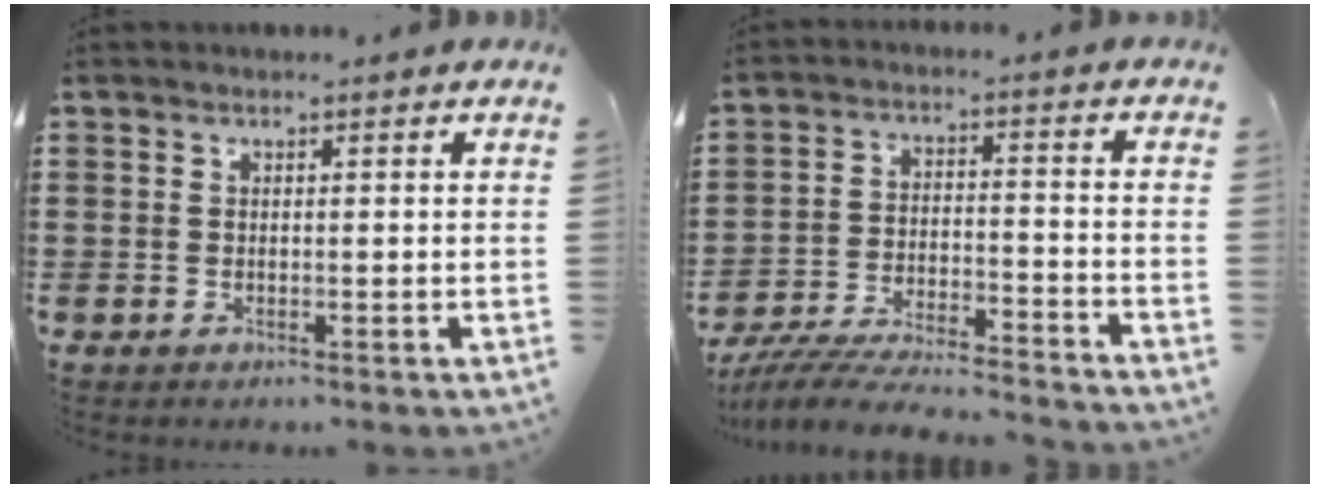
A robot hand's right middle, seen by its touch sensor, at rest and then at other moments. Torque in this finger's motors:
{"motor_torque": [1.35, -0.79, 0.25, 0.21]}